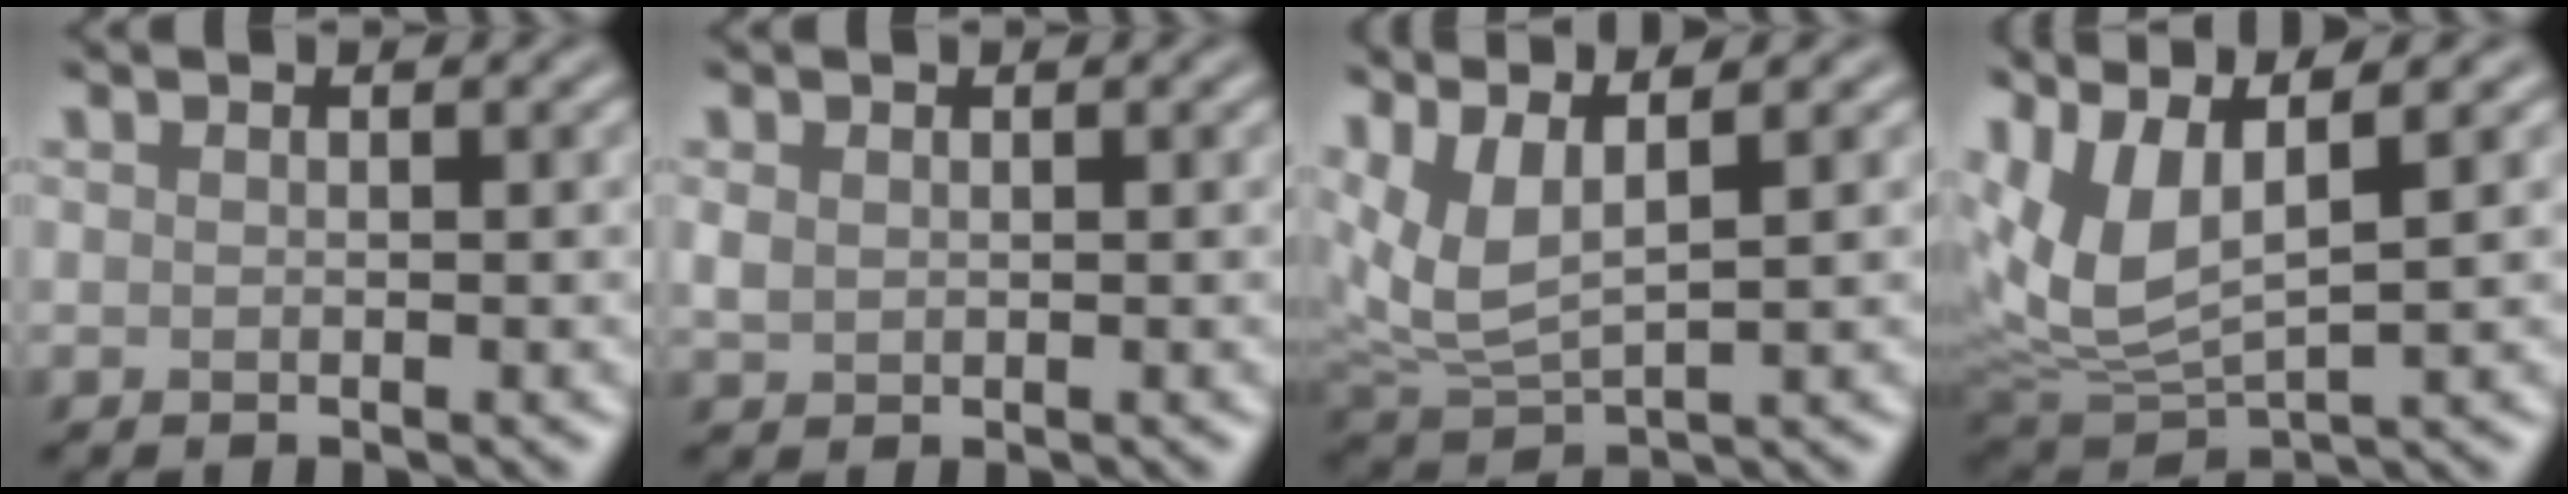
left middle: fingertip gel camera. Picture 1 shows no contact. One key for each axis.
{"total": 1.1, "fx": 0.2, "fy": 0.9, "fz": 0.5, "tx": -0.014, "ty": 0.000, "tz": 0.008}
{"total": 4.9, "fx": 2.3, "fy": 1.8, "fz": 3.9, "tx": -0.099, "ty": -0.002, "tz": 0.053}
{"total": 7.1, "fx": 2.7, "fy": 3.0, "fz": 5.8, "tx": -0.147, "ty": 0.002, "tz": 0.056}